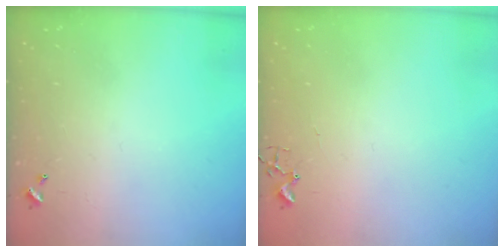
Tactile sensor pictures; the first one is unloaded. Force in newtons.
{"total": 1.8, "press": 1.8, "slide": 0.2}